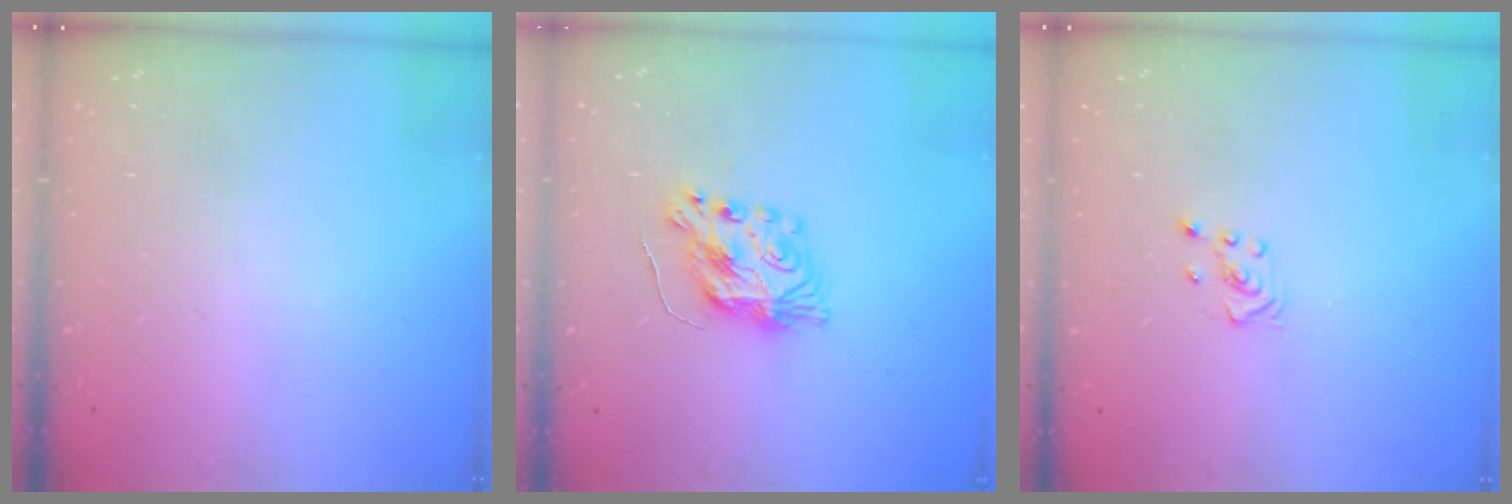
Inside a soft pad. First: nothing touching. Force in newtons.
{"total": 8.6, "press": 8.6, "slide": 0.5}
{"total": 2.8, "press": 2.6, "slide": 1.1}